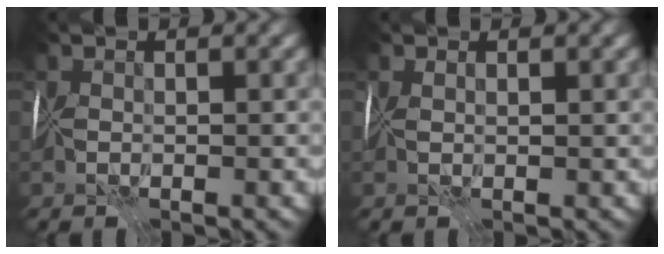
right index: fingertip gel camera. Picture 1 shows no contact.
{"total": 0.9, "force": [0.7, -0.4, -0.3], "torque": [0.009, 0.002, 0.019]}